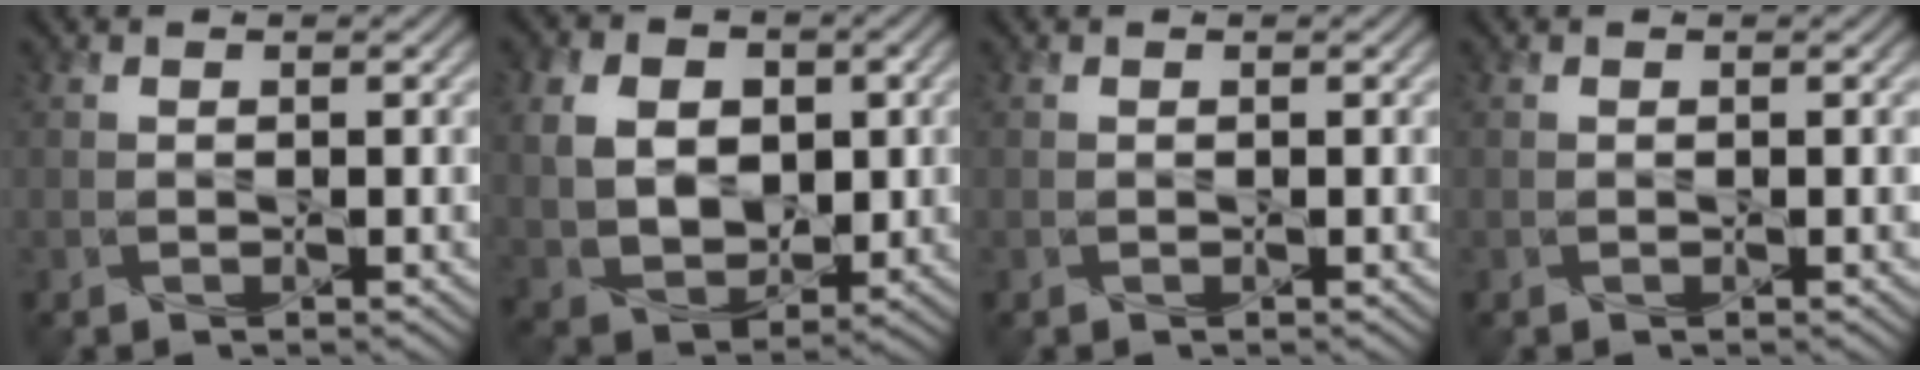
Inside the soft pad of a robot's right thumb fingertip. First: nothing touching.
{"total": 10.0, "force": [1.6, 7.4, 6.5], "torque": [-0.154, 0.002, 0.032]}
{"total": 0.0}
{"total": 0.0}